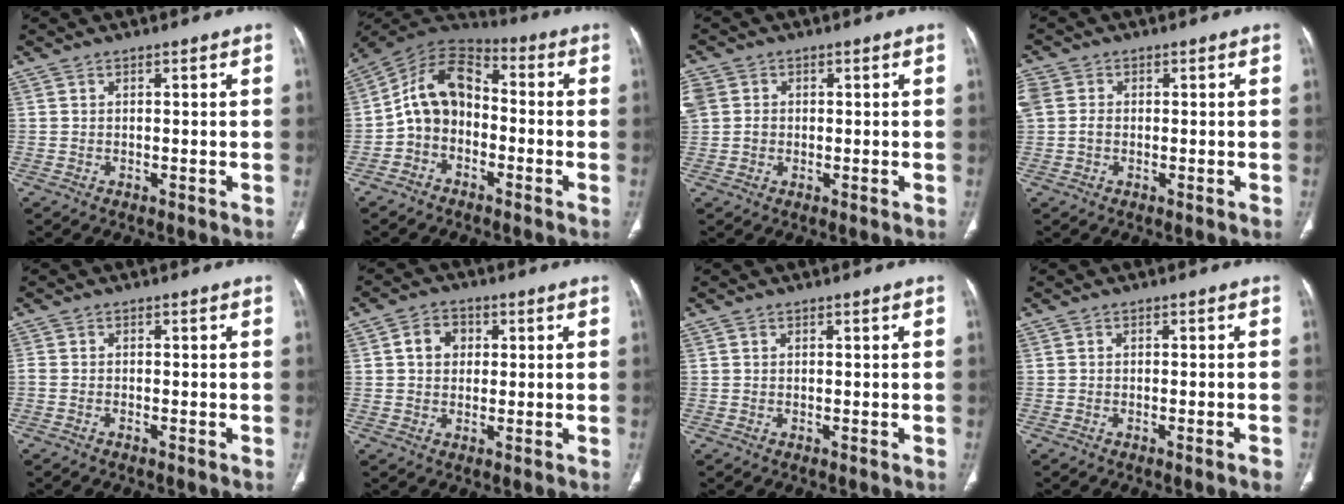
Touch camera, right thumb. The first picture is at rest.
{"total": 10.9, "force": [-2.2, 7.9, 7.1], "torque": [-0.110, 0.053, -0.056]}
{"total": 8.2, "force": [1.0, 7.2, 3.8], "torque": [-0.120, 0.023, 0.027]}
{"total": 6.3, "force": [0.2, 5.1, 3.7], "torque": [-0.111, 0.012, 0.006]}
{"total": 0.8, "force": [-0.7, 0.1, 0.5], "torque": [-0.015, 0.001, -0.018]}
{"total": 5.0, "force": [1.0, 4.1, 2.7], "torque": [-0.021, 0.008, 0.012]}
{"total": 0.0}
{"total": 1.8, "force": [-1.0, 0.0, 1.5], "torque": [-0.023, -0.003, -0.016]}